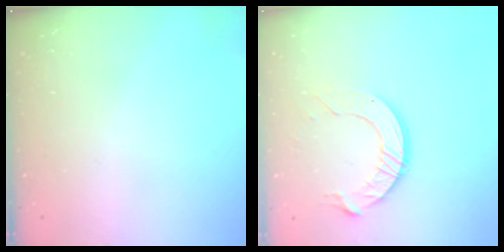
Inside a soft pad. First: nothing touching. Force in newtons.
{"total": 10.2, "press": 10.2, "slide": 1.0}